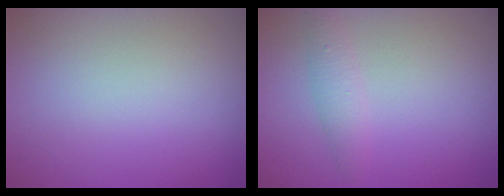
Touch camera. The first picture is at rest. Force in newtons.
{"total": 1.7, "press": 1.7, "slide": 0.1}